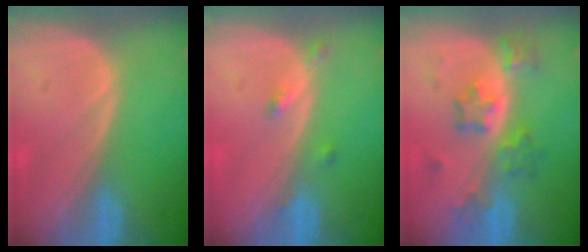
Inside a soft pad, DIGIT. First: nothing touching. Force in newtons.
{"total": 2.2, "press": 1.8, "slide": 1.3}
{"total": 6.1, "press": 5.9, "slide": 1.2}